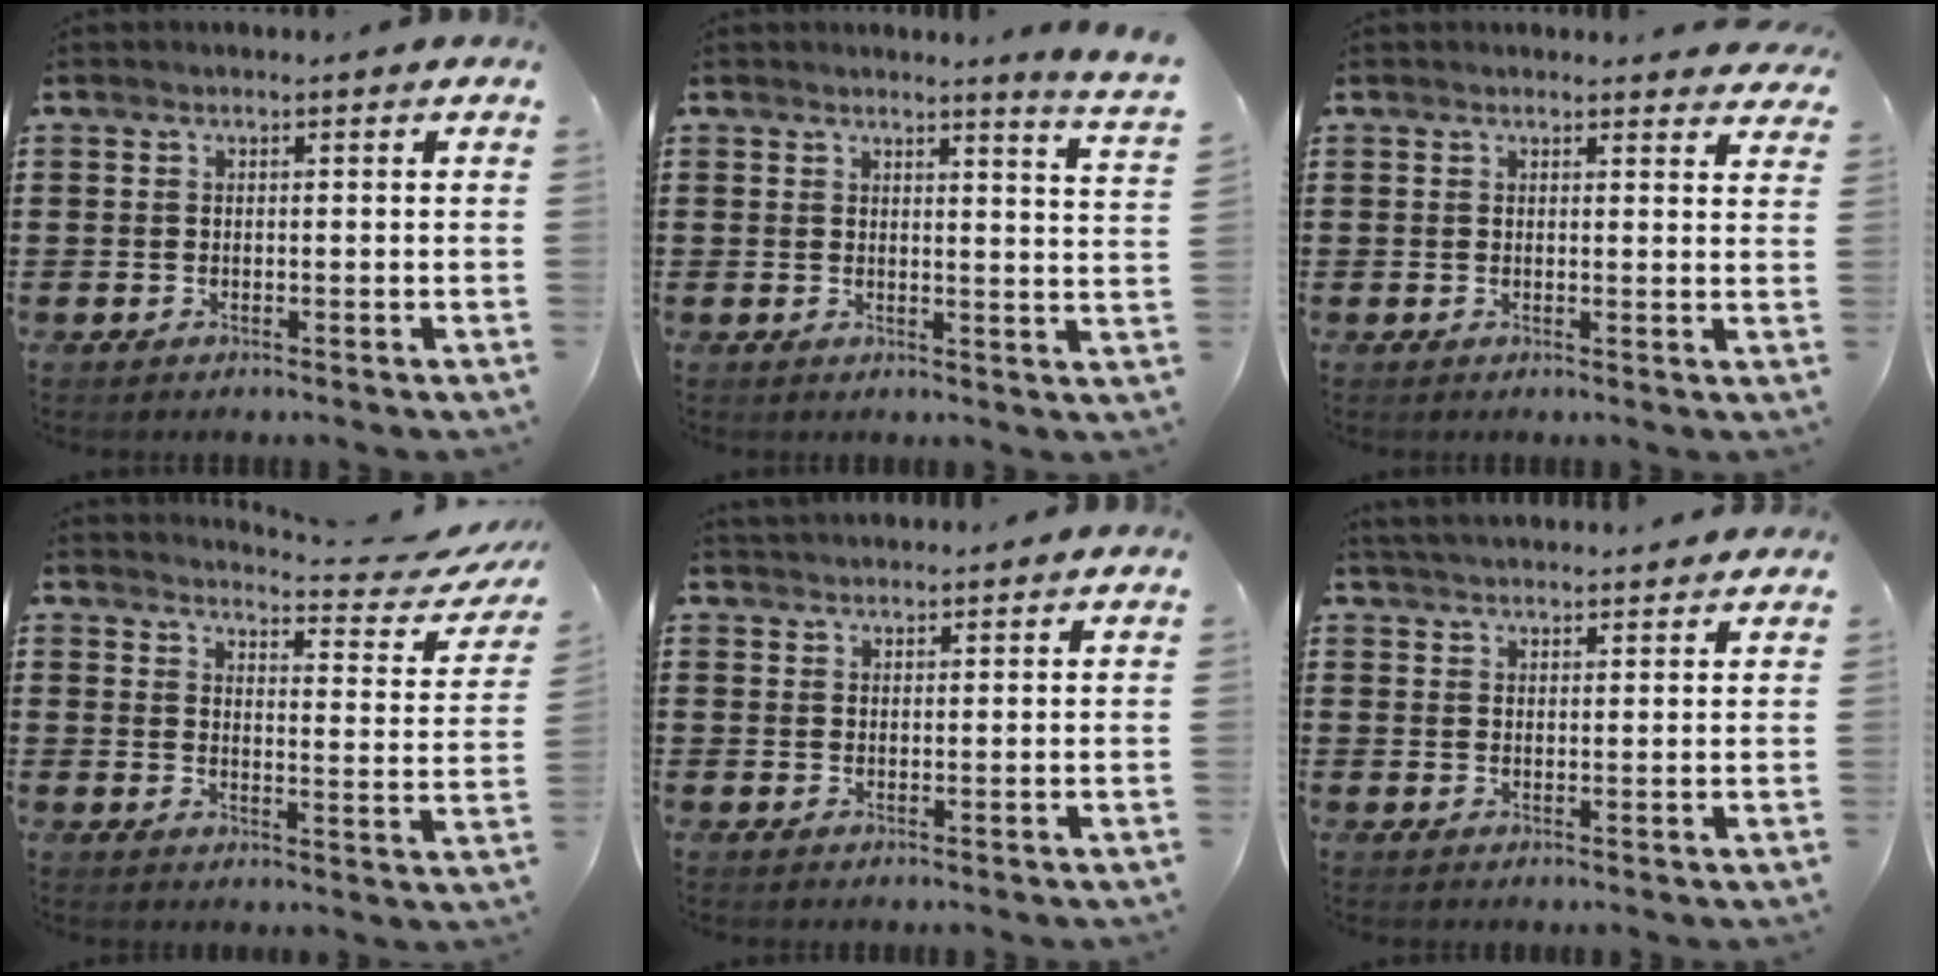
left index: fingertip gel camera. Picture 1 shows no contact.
{"total": 2.7, "force": [2.4, -1.2, 0.6], "torque": [-0.021, -0.023, 0.039]}
{"total": 1.9, "force": [1.9, 0.2, 0.2], "torque": [-0.002, -0.004, 0.035]}
{"total": 3.7, "force": [3.4, -0.3, 1.5], "torque": [-0.034, -0.037, 0.048]}
{"total": 1.8, "force": [1.8, 0.1, -0.2], "torque": [-0.001, -0.001, 0.036]}
{"total": 2.9, "force": [2.9, -0.2, 0.1], "torque": [-0.011, -0.006, 0.055]}